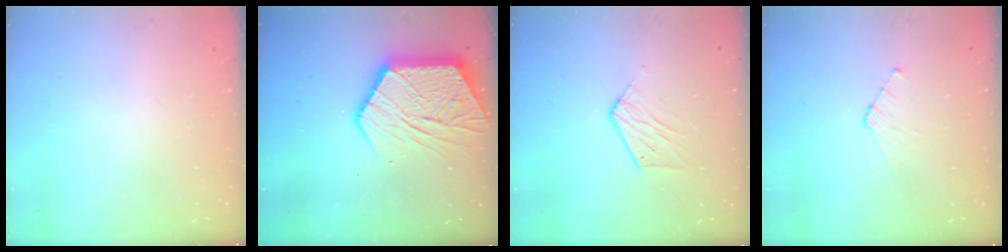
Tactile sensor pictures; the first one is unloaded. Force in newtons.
{"total": 21.3, "press": 21.2, "slide": 1.8}
{"total": 6.3, "press": 6.3, "slide": 0.5}
{"total": 4.1, "press": 4.1, "slide": 0.4}